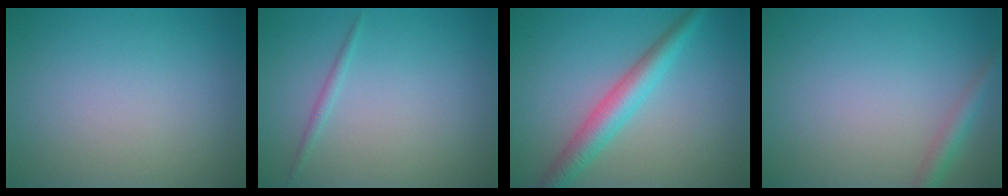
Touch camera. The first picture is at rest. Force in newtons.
{"total": 0.8, "press": 0.8, "slide": 0.0}
{"total": 4.1, "press": 4.1, "slide": 0.0}
{"total": 1.8, "press": 1.8, "slide": 0.0}